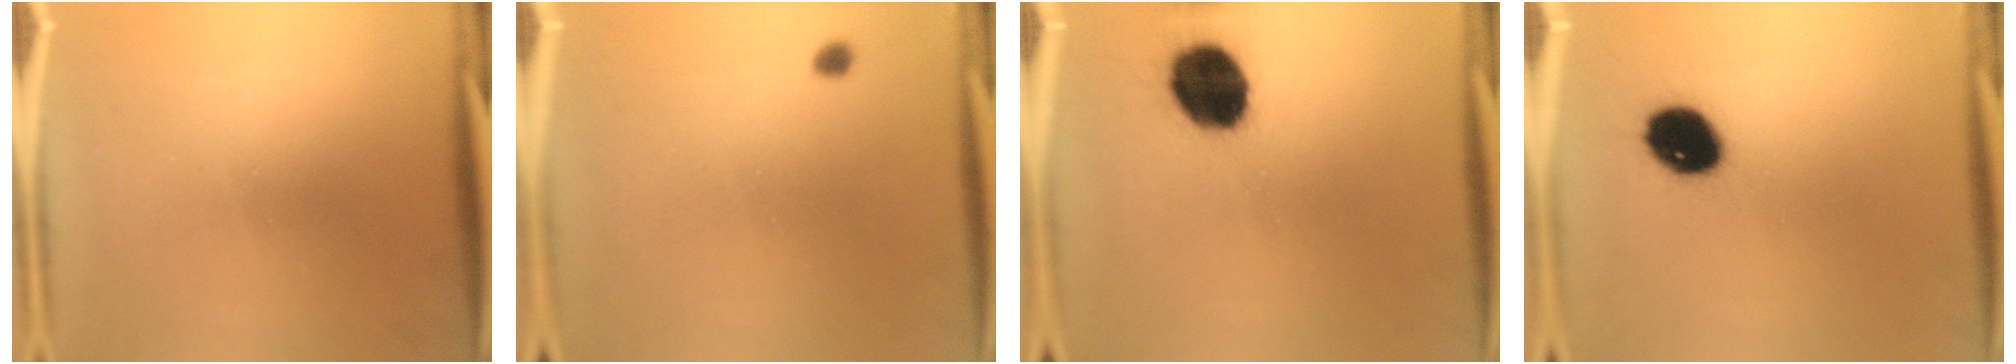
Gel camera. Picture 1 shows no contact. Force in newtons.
{"total": 0.9}
{"total": 14.4}
{"total": 10.6}